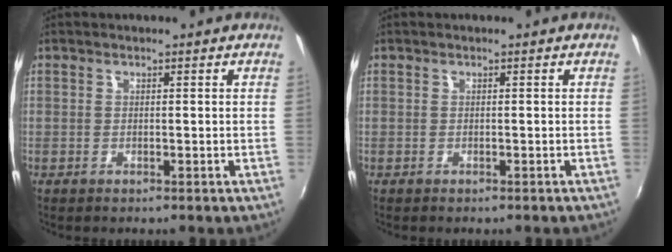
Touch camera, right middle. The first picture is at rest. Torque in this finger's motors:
{"motor_torque": [1.05, -1.09, 0.18, 0.07]}